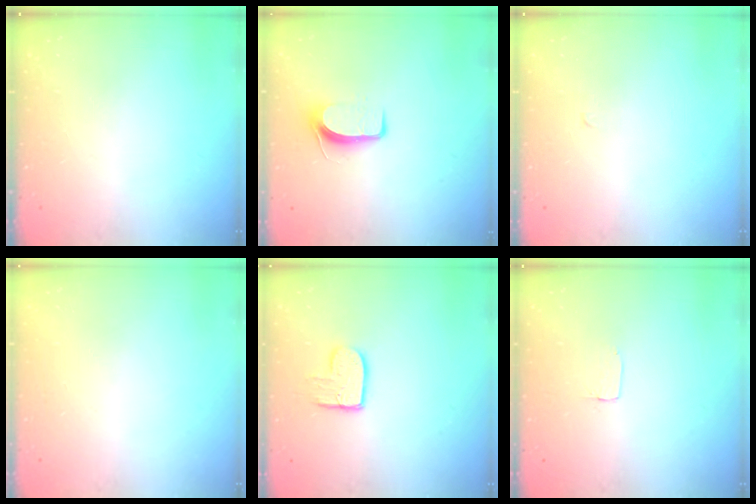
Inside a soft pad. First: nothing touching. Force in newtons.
{"total": 7.9, "press": 7.9, "slide": 0.7}
{"total": 0.0}
{"total": 0.0}
{"total": 8.8, "press": 8.8, "slide": 0.6}
{"total": 2.0, "press": 2.0, "slide": 0.0}